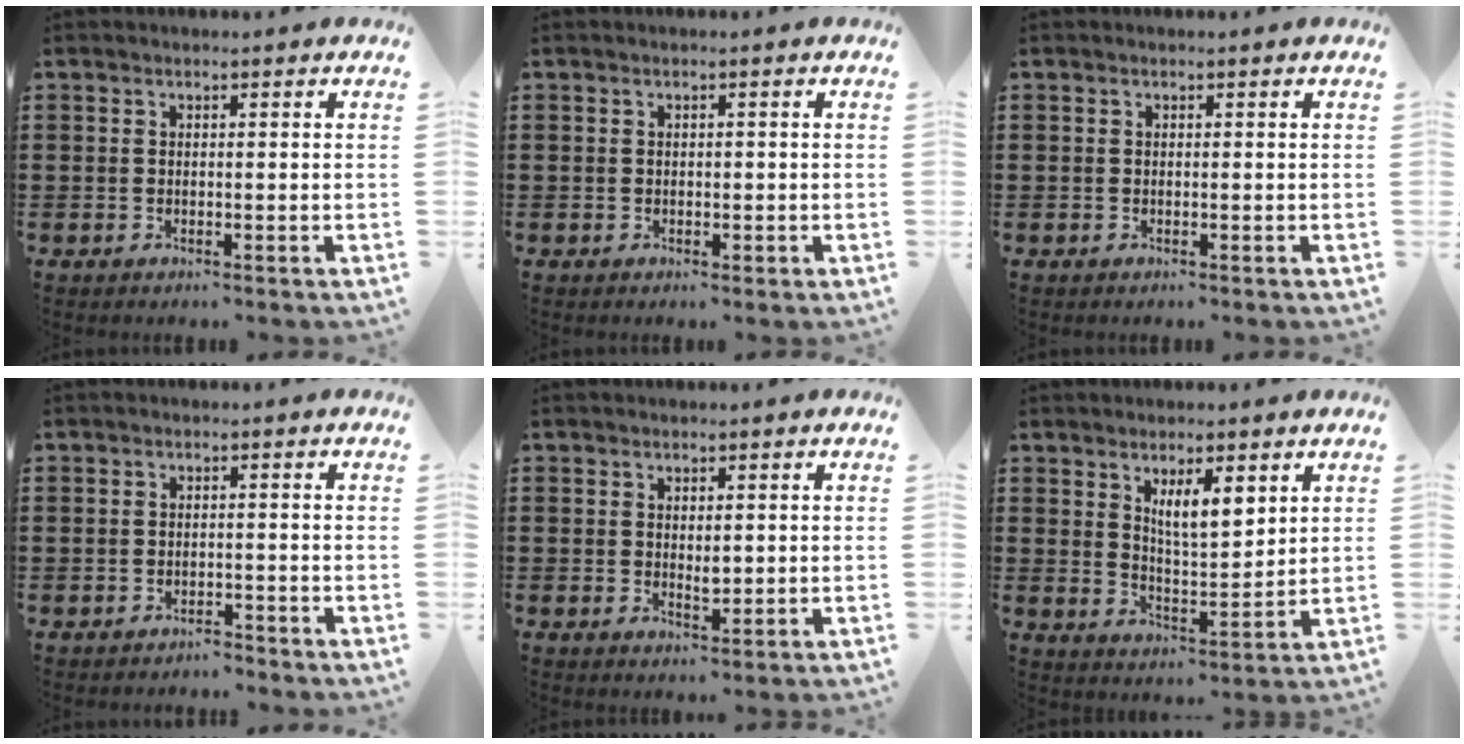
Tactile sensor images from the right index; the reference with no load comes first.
{"total": 0.7, "force": [0.1, 0.6, 0.2], "torque": [-0.007, 0.003, 0.001]}
{"total": 0.0}
{"total": 1.8, "force": [-1.8, 0.3, -0.2], "torque": [-0.002, 0.004, -0.042]}
{"total": 2.0, "force": [0.5, 1.0, 1.6], "torque": [-0.025, 0.000, 0.007]}
{"total": 6.0, "force": [3.3, 1.8, 4.6], "torque": [-0.082, -0.007, 0.053]}